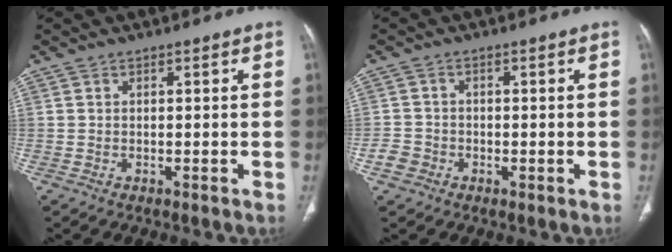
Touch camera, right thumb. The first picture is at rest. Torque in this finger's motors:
{"motor_torque": [3.46, 1.55, 0.04, -0.66, -0.01]}